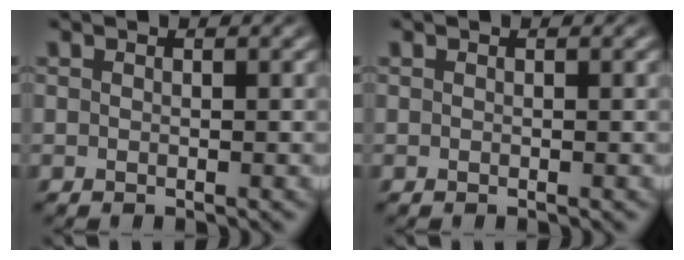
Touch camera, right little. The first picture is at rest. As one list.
[{"total": 0.0}]